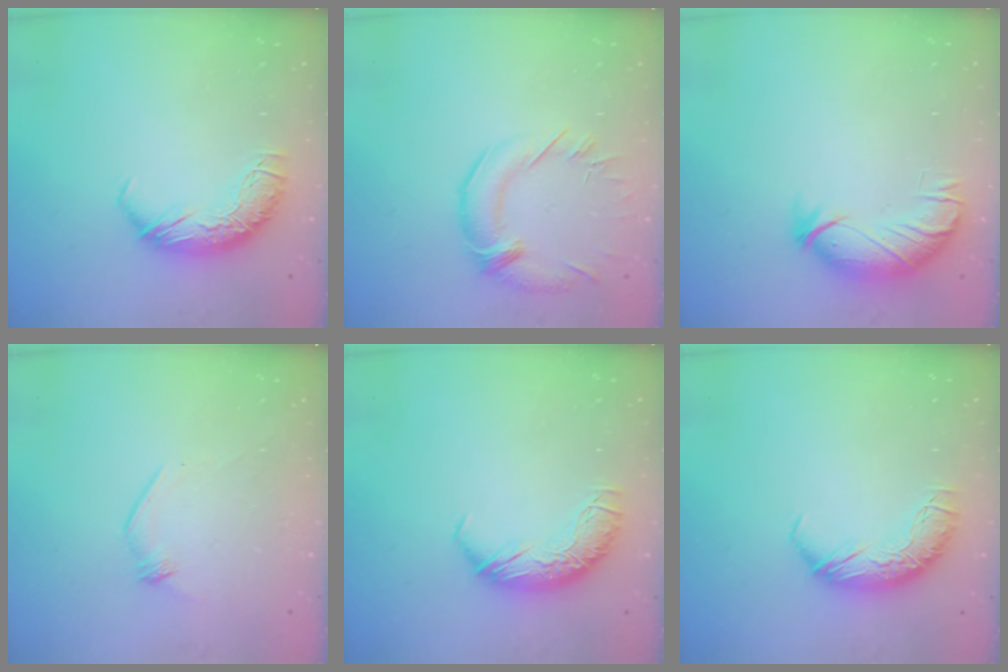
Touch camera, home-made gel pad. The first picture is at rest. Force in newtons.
{"total": 2.4, "press": 1.4, "slide": 1.9}
{"total": 3.8, "press": 3.3, "slide": 1.9}
{"total": 6.2, "press": 6.1, "slide": 1.0}
{"total": 0.0}
{"total": 0.0}